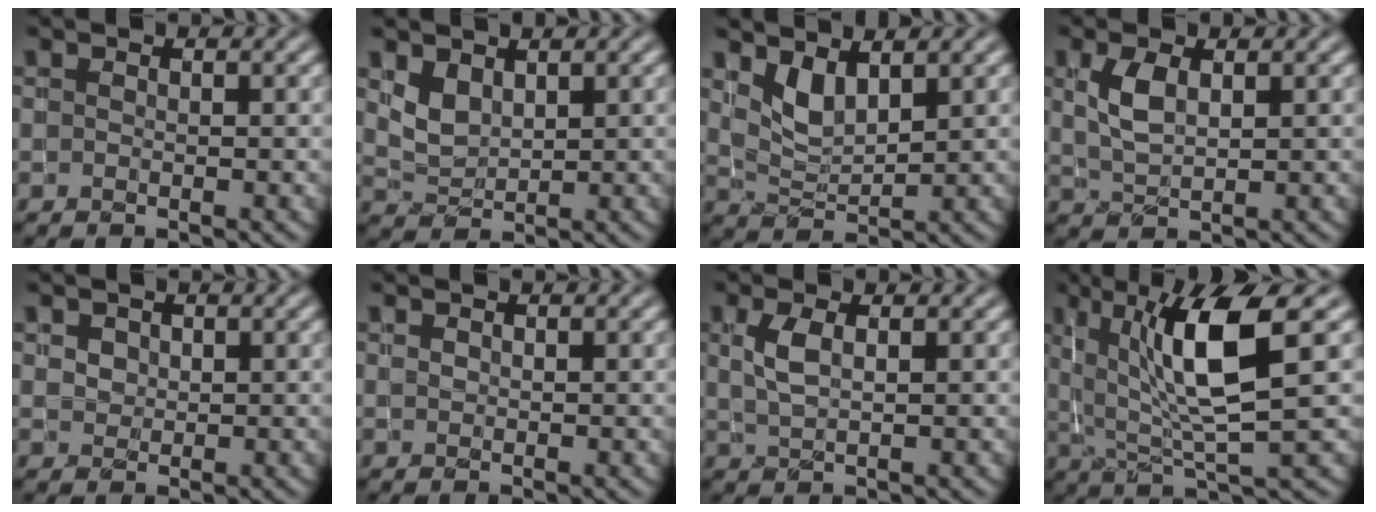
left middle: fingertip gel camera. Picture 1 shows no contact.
{"total": 2.1, "force": [1.1, 1.4, 1.2], "torque": [-0.031, -0.006, 0.029]}
{"total": 2.8, "force": [1.5, 1.3, 2.0], "torque": [-0.048, -0.011, 0.036]}
{"total": 3.0, "force": [0.7, 1.5, 2.5], "torque": [-0.060, 0.003, 0.018]}
{"total": 0.9, "force": [0.3, 0.8, 0.2], "torque": [-0.005, -0.001, 0.006]}
{"total": 0.0}
{"total": 2.3, "force": [0.5, 1.0, 2.0], "torque": [-0.051, 0.002, 0.014]}
{"total": 8.5, "force": [2.3, 1.9, 7.9], "torque": [-0.136, -0.006, 0.042]}